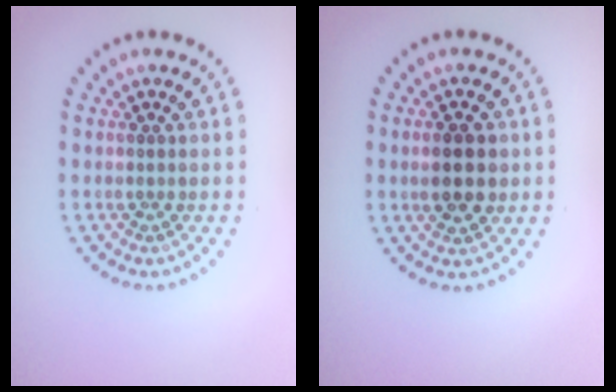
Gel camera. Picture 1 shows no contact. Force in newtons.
{"total": 3.6, "press": 3.6, "slide": 0.2}